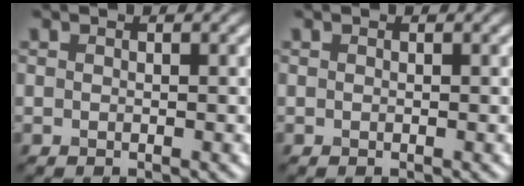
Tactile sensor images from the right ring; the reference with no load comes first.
{"total": 0.0}